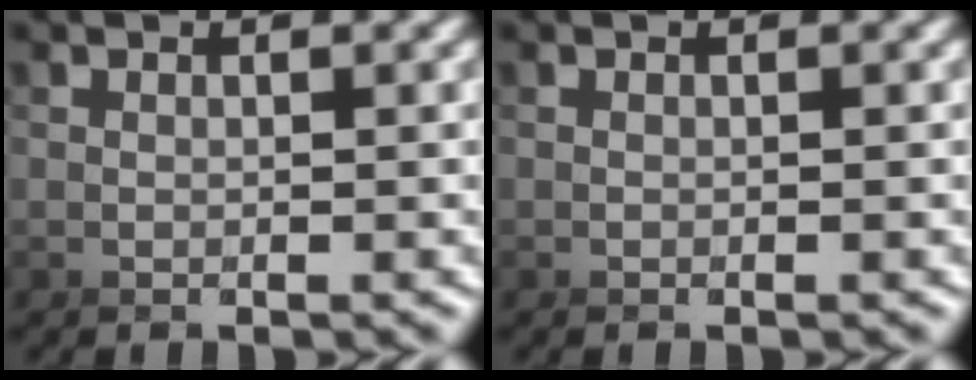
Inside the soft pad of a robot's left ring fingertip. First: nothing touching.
{"total": 0.0}